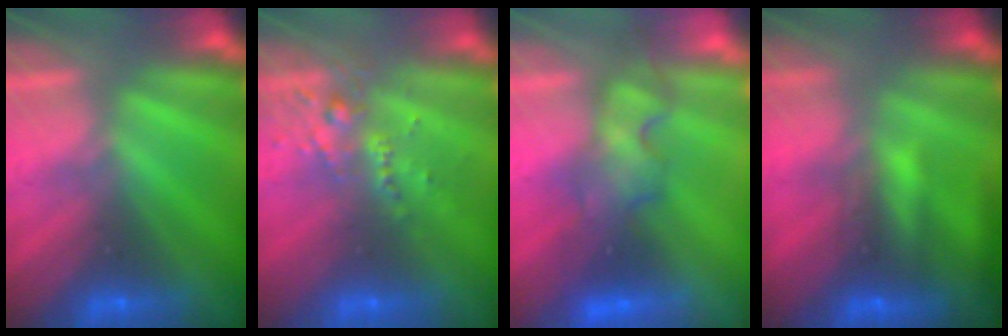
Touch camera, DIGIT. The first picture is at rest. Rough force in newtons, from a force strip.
{"total": 2.6}
{"total": 3.9}
{"total": 7.9}